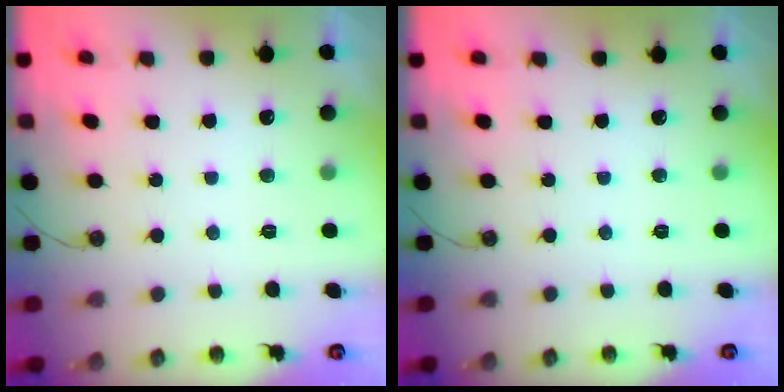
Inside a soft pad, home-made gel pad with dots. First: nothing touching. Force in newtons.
{"total": 0.0}